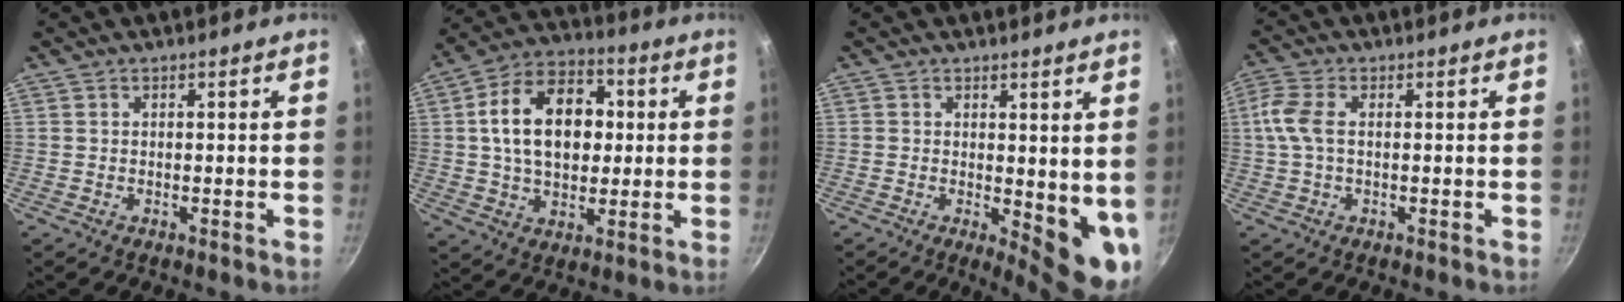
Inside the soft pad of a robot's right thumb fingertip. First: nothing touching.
{"total": 17.1, "force": [2.2, 11.7, 12.3], "torque": [-0.167, 0.020, 0.026]}
{"total": 8.6, "force": [0.5, 3.7, 7.8], "torque": [-0.078, -0.020, 0.011]}
{"total": 5.7, "force": [0.6, 3.1, 4.7], "torque": [-0.111, 0.013, 0.005]}